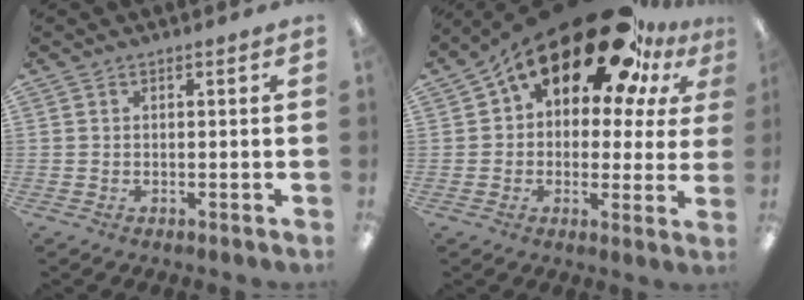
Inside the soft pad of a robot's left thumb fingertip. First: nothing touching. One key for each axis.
{"total": 21.6, "fx": 13.9, "fy": 10.4, "fz": 12.9, "tx": -0.207, "ty": -0.087, "tz": 0.239}